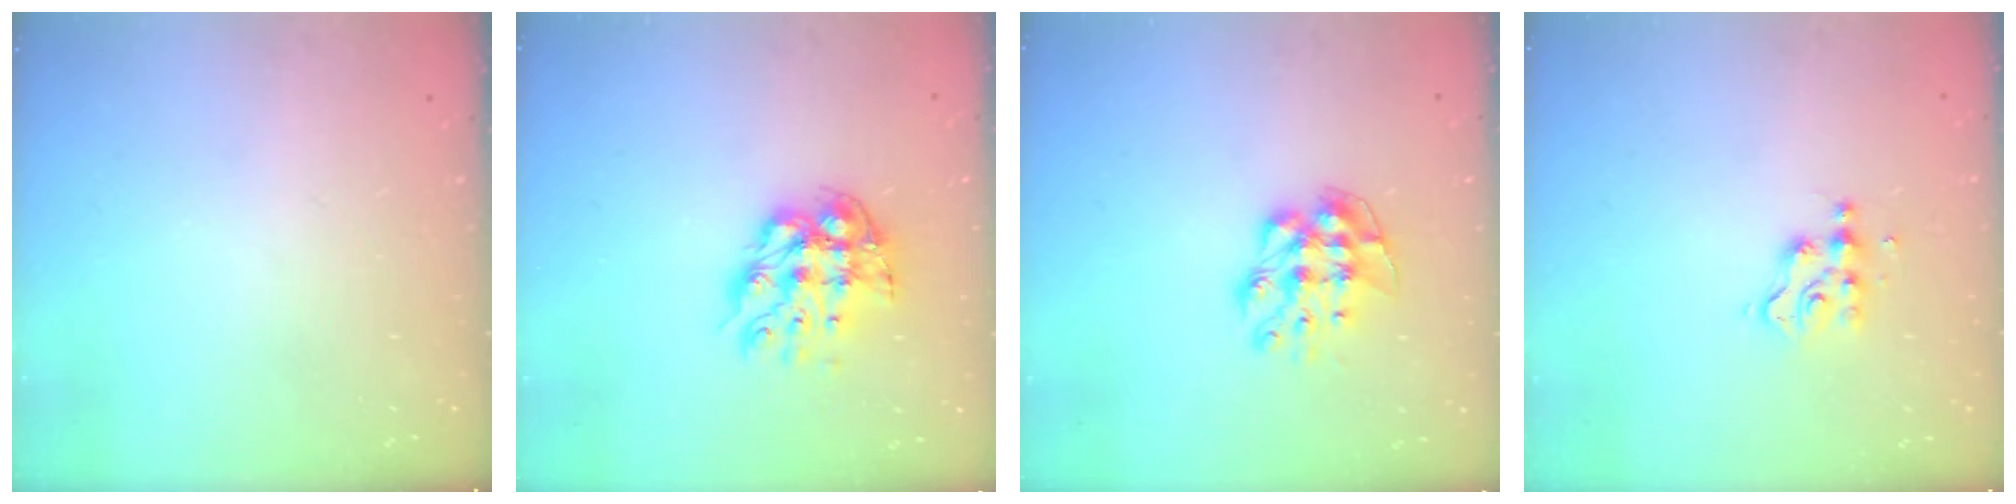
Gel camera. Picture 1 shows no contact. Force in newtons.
{"total": 12.3, "press": 12.3, "slide": 1.2}
{"total": 9.5, "press": 9.4, "slide": 0.6}
{"total": 4.8, "press": 4.7, "slide": 0.4}